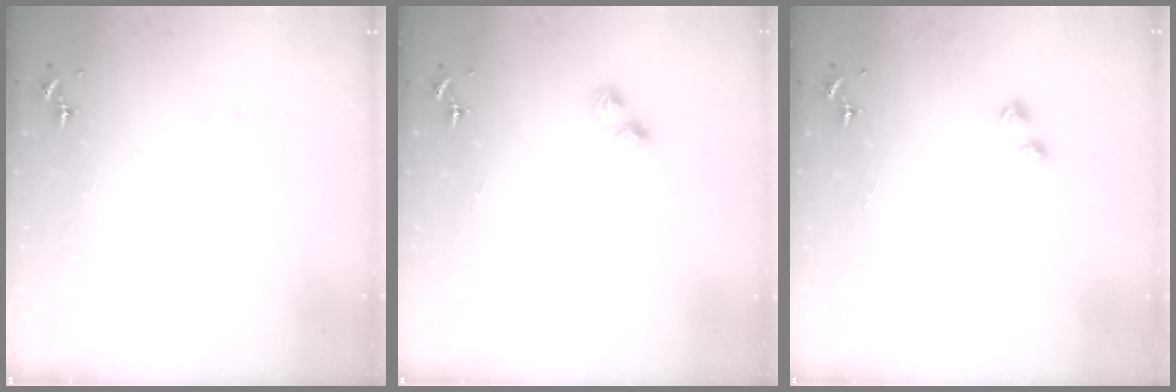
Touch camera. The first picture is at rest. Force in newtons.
{"total": 3.7, "press": 3.7, "slide": 0.4}
{"total": 3.8, "press": 3.8, "slide": 0.4}